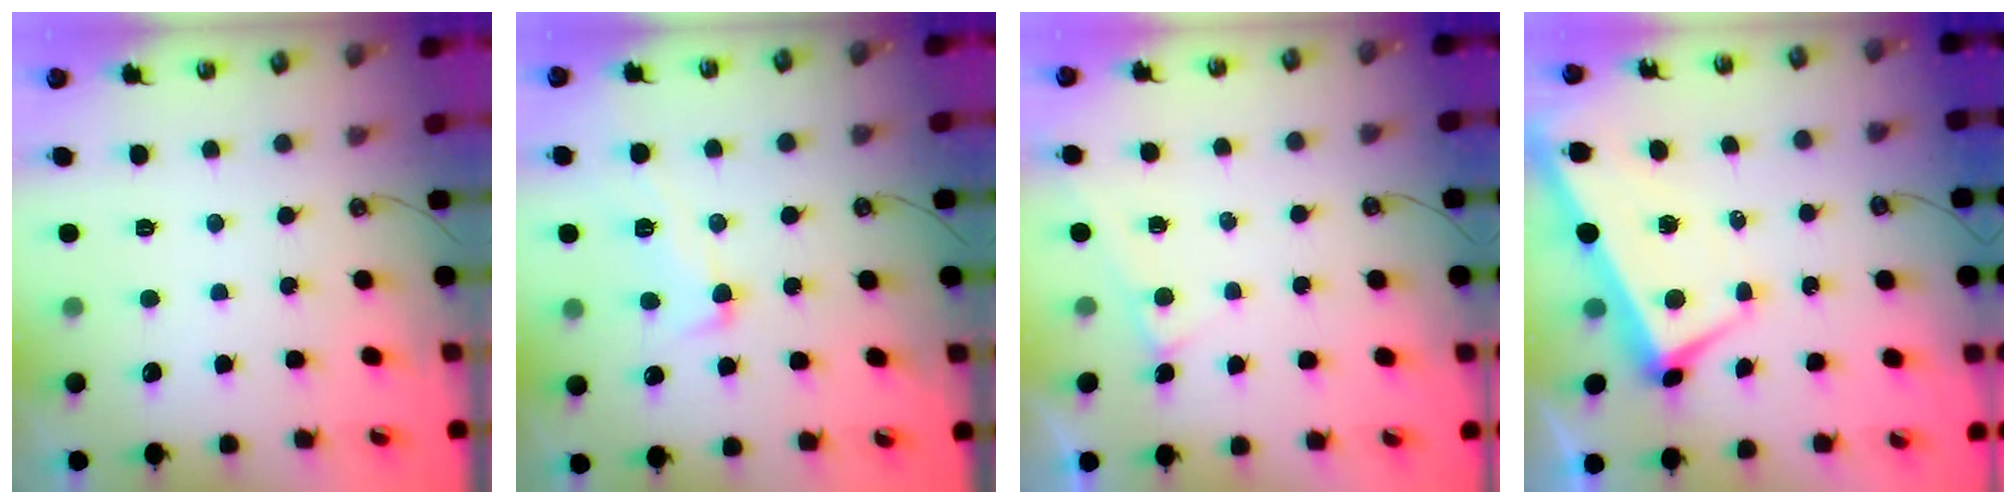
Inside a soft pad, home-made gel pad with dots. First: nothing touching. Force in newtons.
{"total": 2.1, "press": 1.8, "slide": 1.1}
{"total": 2.9, "press": 2.9, "slide": 0.1}
{"total": 1.7, "press": 1.4, "slide": 0.9}